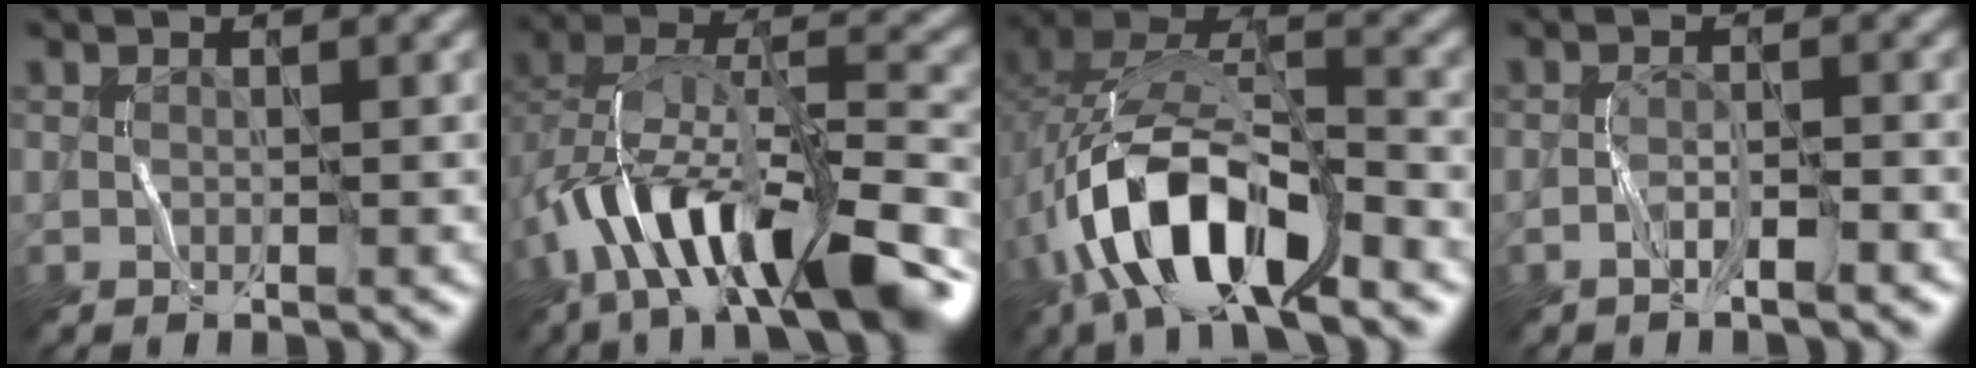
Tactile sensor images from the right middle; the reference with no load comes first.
{"total": 13.3, "force": [-7.2, 4.9, 10.0], "torque": [-0.174, 0.006, -0.125]}
{"total": 11.7, "force": [-5.1, 4.9, 9.3], "torque": [-0.192, 0.010, -0.095]}
{"total": 2.0, "force": [-1.3, 0.4, 1.4], "torque": [-0.028, 0.005, -0.026]}